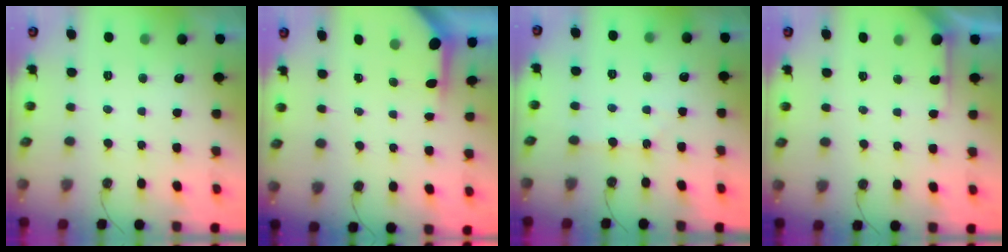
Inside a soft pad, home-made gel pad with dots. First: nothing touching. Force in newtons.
{"total": 4.0, "press": 4.0, "slide": 0.3}
{"total": 3.4, "press": 3.3, "slide": 0.6}
{"total": 4.3, "press": 4.3, "slide": 0.2}